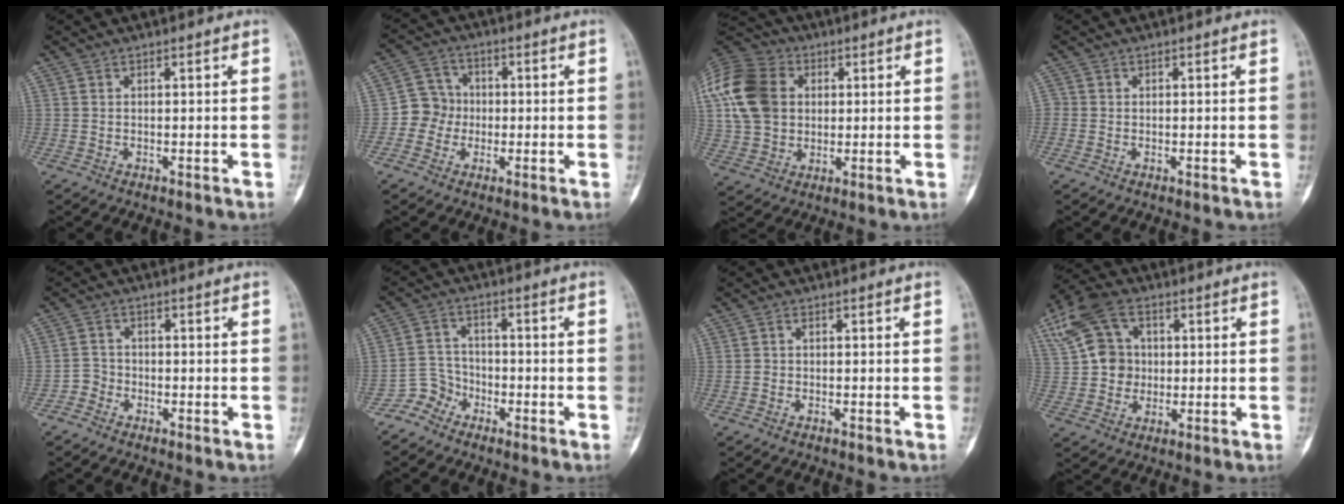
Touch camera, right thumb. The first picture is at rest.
{"total": 6.2, "force": [-1.1, 5.9, 1.4], "torque": [0.011, 0.016, -0.031]}
{"total": 21.3, "force": [4.2, 16.6, 12.8], "torque": [-0.277, 0.028, 0.081]}
{"total": 0.9, "force": [0.0, 0.9, 0.1], "torque": [0.006, 0.003, -0.001]}
{"total": 2.4, "force": [-1.6, 1.8, 0.0], "torque": [0.008, 0.009, -0.040]}
{"total": 4.9, "force": [-3.6, 3.3, -0.3], "torque": [0.030, 0.032, -0.081]}
{"total": 0.5, "force": [-0.2, 0.3, 0.3], "torque": [-0.005, 0.005, -0.006]}
{"total": 12.0, "force": [3.2, 9.4, 6.8], "torque": [-0.121, 0.010, 0.052]}